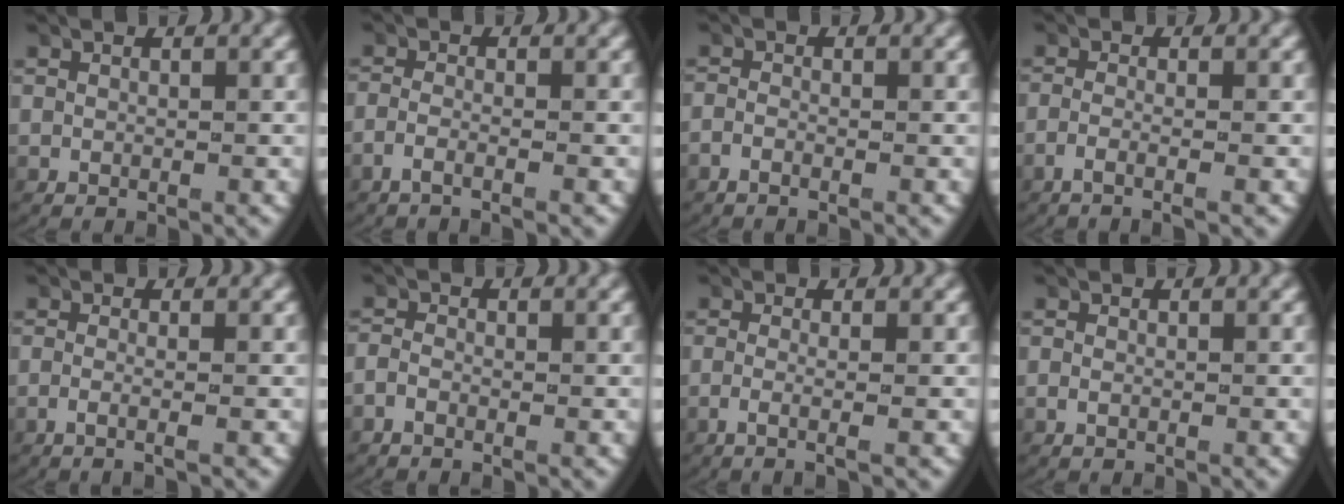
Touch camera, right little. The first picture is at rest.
{"total": 2.3, "force": [-1.8, 0.1, 1.4], "torque": [-0.039, -0.008, -0.031]}
{"total": 1.3, "force": [-1.1, 0.1, 0.6], "torque": [-0.026, -0.006, -0.020]}
{"total": 2.3, "force": [-1.7, -0.2, 1.6], "torque": [-0.041, -0.009, -0.028]}
{"total": 1.7, "force": [-1.1, -0.3, 1.3], "torque": [-0.043, -0.009, -0.016]}
{"total": 1.1, "force": [-0.9, 0.4, 0.5], "torque": [-0.021, -0.007, -0.018]}
{"total": 2.0, "force": [-1.0, -0.3, 1.7], "torque": [-0.052, -0.012, -0.015]}
{"total": 0.5, "force": [-0.4, 0.1, 0.3], "torque": [-0.016, -0.005, -0.003]}